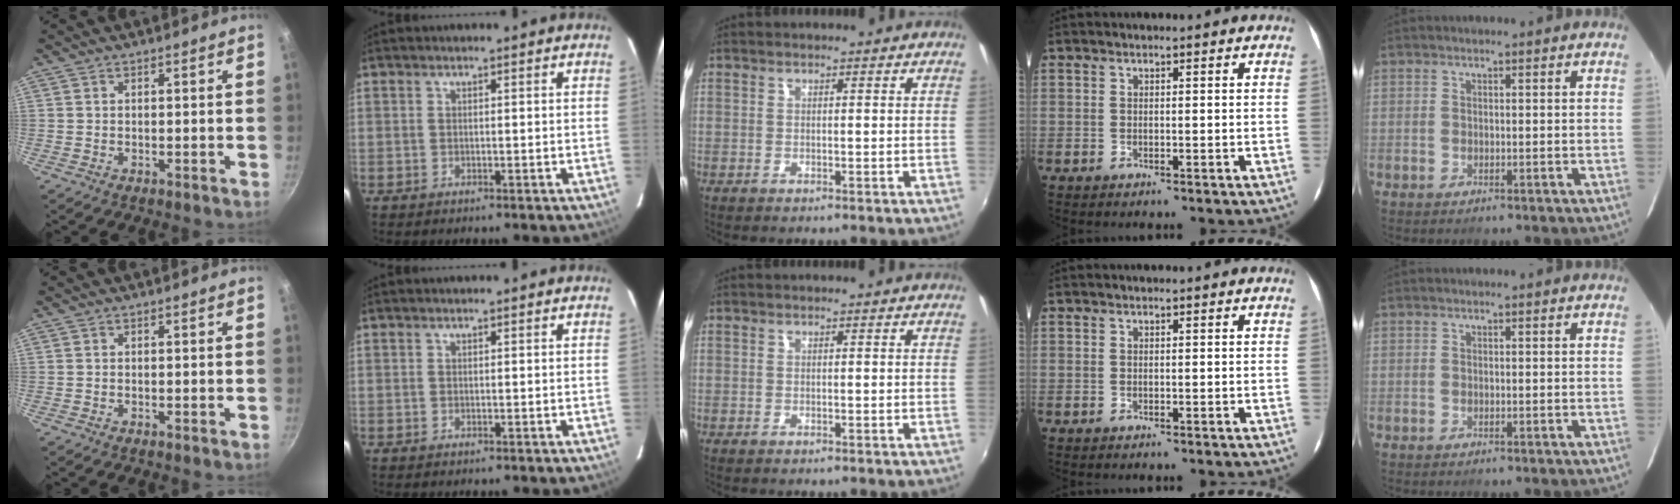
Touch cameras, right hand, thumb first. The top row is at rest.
{}